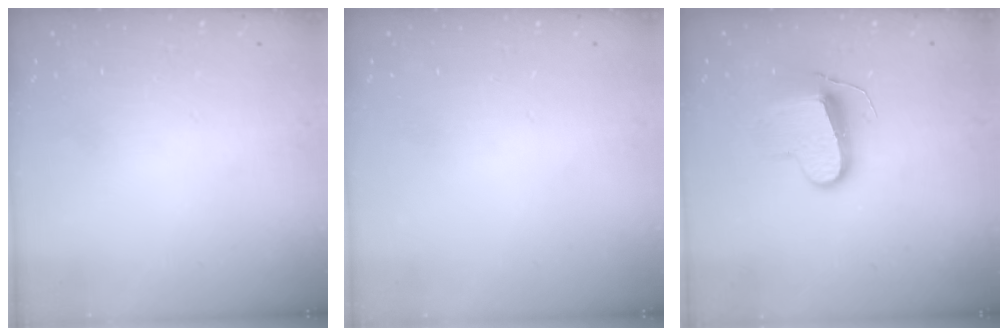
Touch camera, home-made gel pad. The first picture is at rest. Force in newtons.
{"total": 0.0}
{"total": 9.9, "press": 9.9, "slide": 0.2}